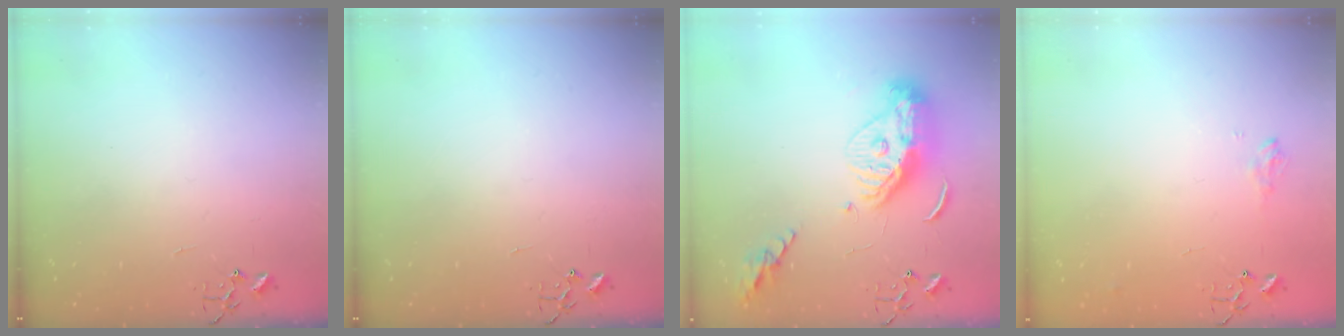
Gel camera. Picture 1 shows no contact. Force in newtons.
{"total": 0.0}
{"total": 14.7, "press": 14.6, "slide": 1.6}
{"total": 7.7, "press": 7.7, "slide": 0.9}